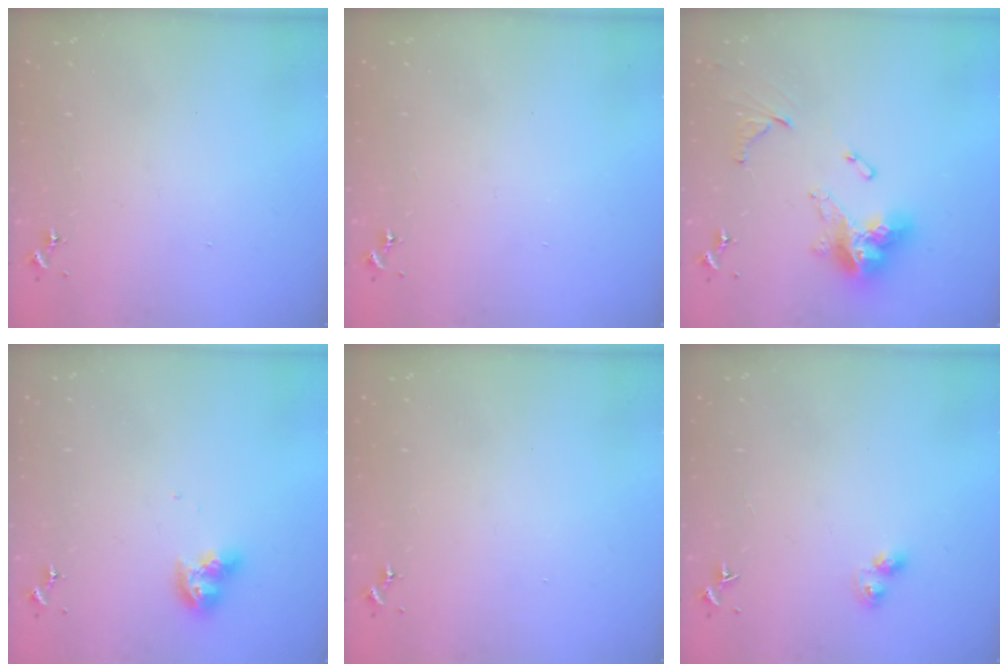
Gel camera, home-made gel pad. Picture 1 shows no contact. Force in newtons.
{"total": 0.0}
{"total": 17.3, "press": 17.2, "slide": 1.6}
{"total": 9.0, "press": 9.0, "slide": 1.0}
{"total": 0.0}
{"total": 4.7, "press": 4.7, "slide": 0.4}